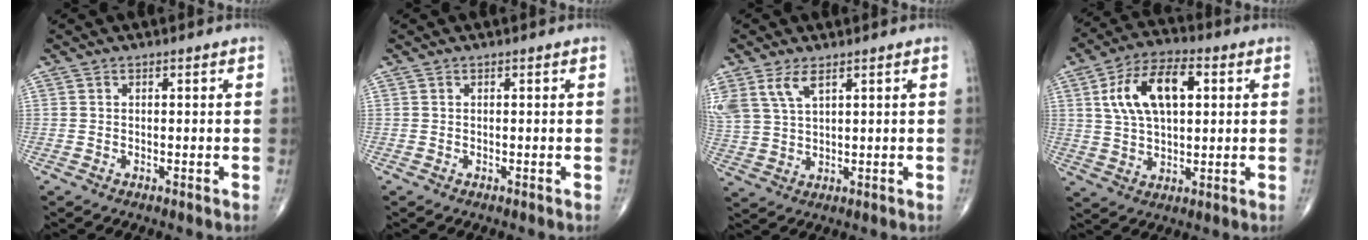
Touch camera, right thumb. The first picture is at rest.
{"total": 0.0}
{"total": 7.4, "force": [4.0, 3.4, 5.1], "torque": [-0.120, -0.003, 0.090]}
{"total": 13.8, "force": [3.6, 7.2, 11.2], "torque": [-0.196, 0.011, 0.064]}